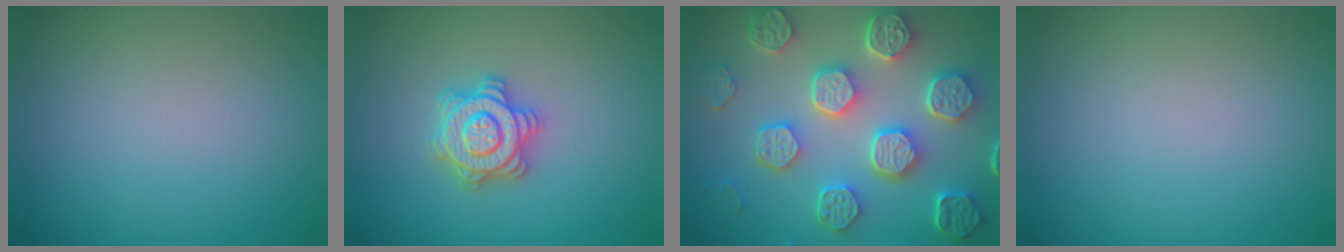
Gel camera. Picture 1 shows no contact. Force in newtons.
{"total": 3.7, "press": 3.6, "slide": 0.6}
{"total": 8.8, "press": 6.7, "slide": 5.6}
{"total": 0.0}